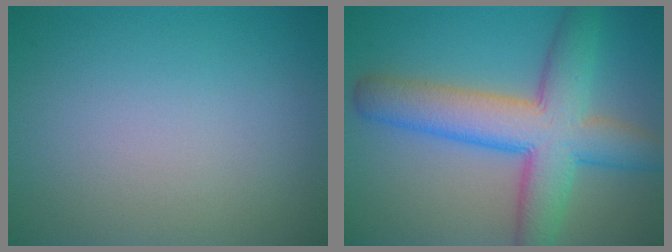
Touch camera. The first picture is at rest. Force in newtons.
{"total": 9.1, "press": 9.1, "slide": 0.2}